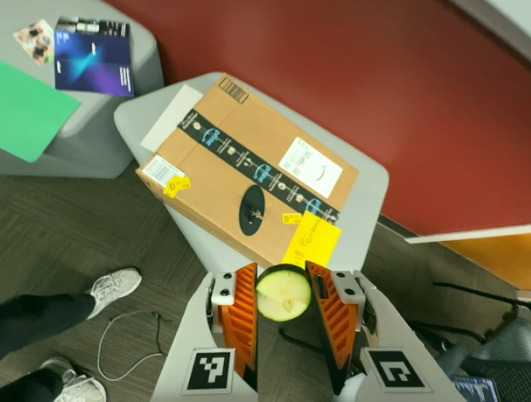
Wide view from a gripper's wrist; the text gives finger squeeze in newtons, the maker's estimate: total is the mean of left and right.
{"total": 10.4, "left": 10.5, "right": 10.2}